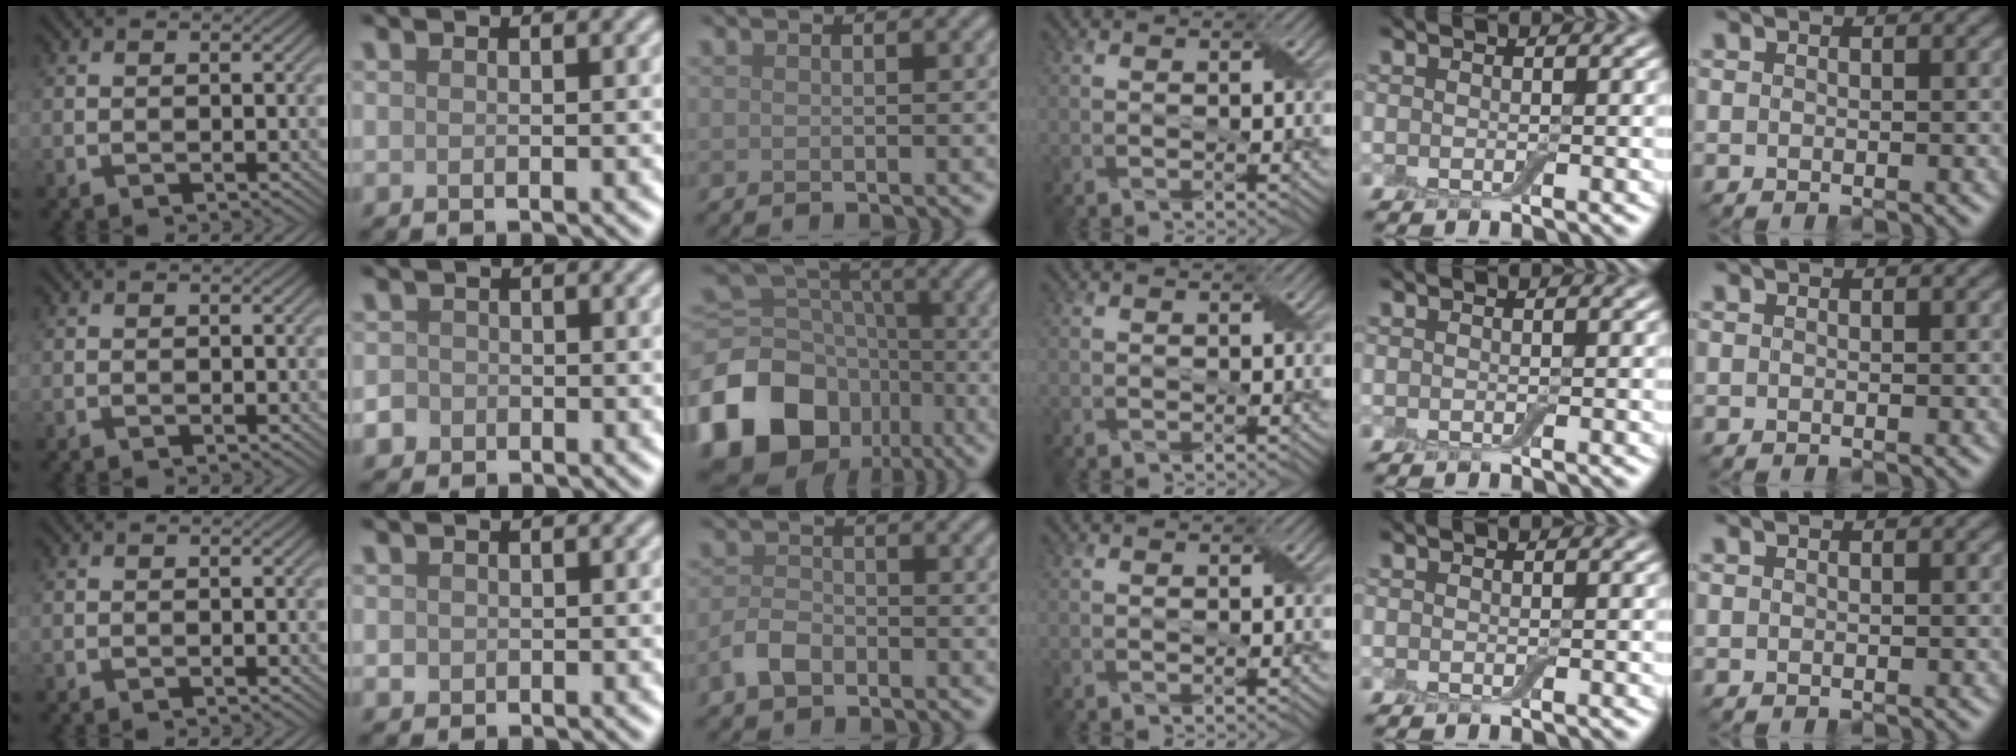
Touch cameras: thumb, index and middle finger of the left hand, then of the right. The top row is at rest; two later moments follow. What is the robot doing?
{"motion": "fold", "object": "aluminum foil"}